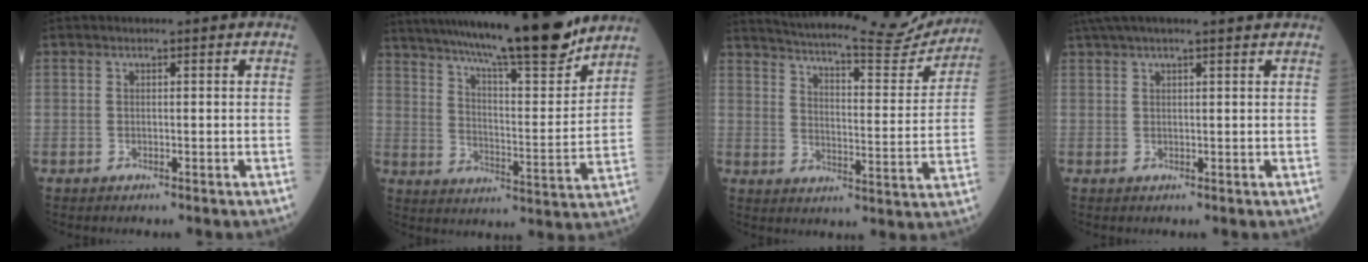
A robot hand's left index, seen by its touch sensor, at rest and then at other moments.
{"total": 21.7, "force": [18.4, 1.3, 11.5], "torque": [-0.188, -0.014, 0.276]}
{"total": 23.4, "force": [21.8, 3.0, 8.1], "torque": [-0.130, -0.050, 0.277]}
{"total": 8.1, "force": [7.0, 0.0, 4.2], "torque": [-0.070, 0.038, 0.094]}